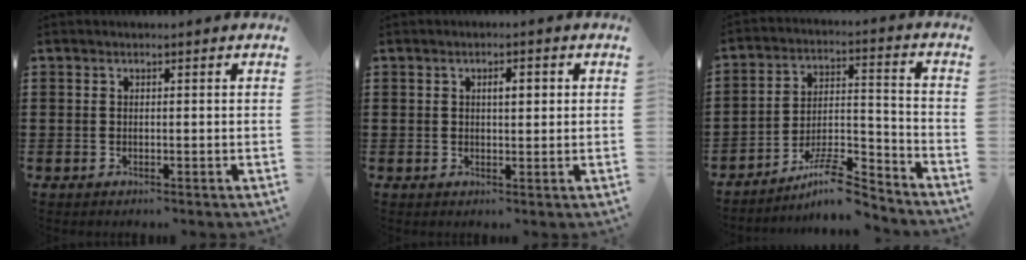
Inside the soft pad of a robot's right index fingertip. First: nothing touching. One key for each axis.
{"total": 2.4, "fx": 0.5, "fy": 0.8, "fz": 2.2, "tx": -0.035, "ty": 0.002, "tz": 0.003}
{"total": 10.5, "fx": -8.7, "fy": 2.3, "fz": 5.4, "tx": -0.084, "ty": 0.033, "tz": -0.162}